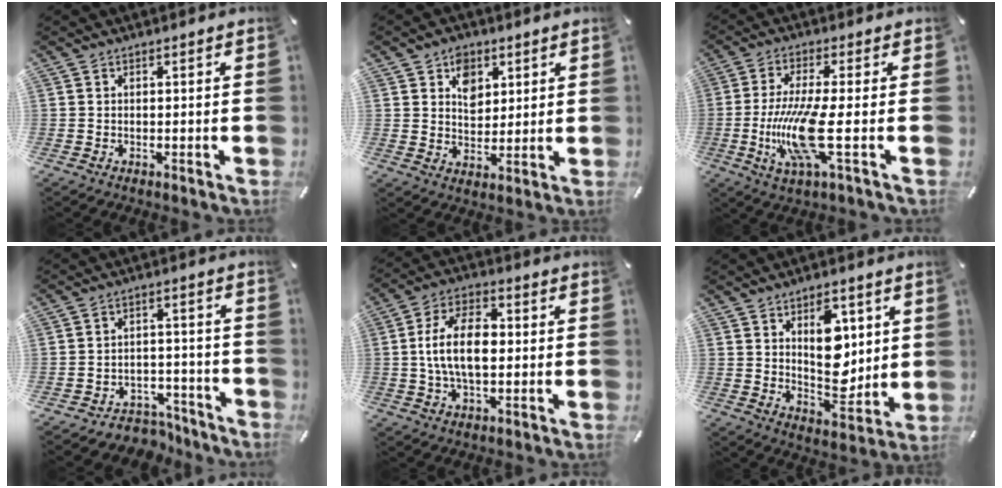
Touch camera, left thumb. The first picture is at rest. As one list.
[{"total": 6.6, "force": [3.0, 5.2, 2.7], "torque": [-0.037, -0.006, 0.051]}, {"total": 14.5, "force": [-2.3, 3.2, 14.0], "torque": [-0.299, -0.028, -0.045]}, {"total": 5.7, "force": [-4.3, 3.6, 1.3], "torque": [-0.013, 0.028, -0.079]}, {"total": 11.6, "force": [-0.2, 6.6, 9.6], "torque": [-0.196, 0.008, -0.007]}, {"total": 12.1, "force": [3.0, 7.7, 8.8], "torque": [-0.117, -0.010, 0.051]}]